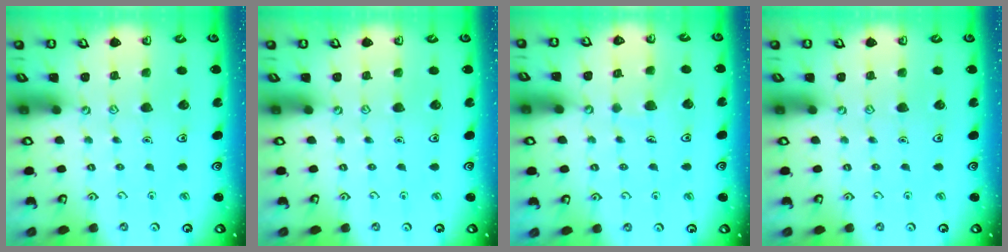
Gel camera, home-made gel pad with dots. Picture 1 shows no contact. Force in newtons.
{"total": 0.0}
{"total": 5.6, "press": 5.6, "slide": 0.4}
{"total": 0.0}